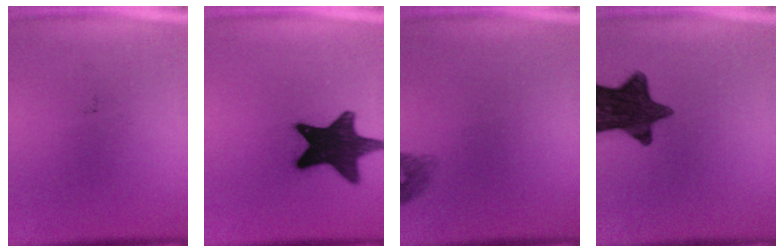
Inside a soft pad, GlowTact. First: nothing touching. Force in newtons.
{"total": 16.2}
{"total": 1.4}
{"total": 13.3}